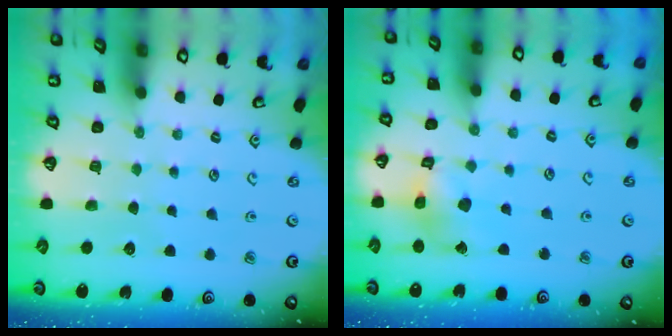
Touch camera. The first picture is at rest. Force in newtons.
{"total": 9.4, "press": 9.3, "slide": 1.0}